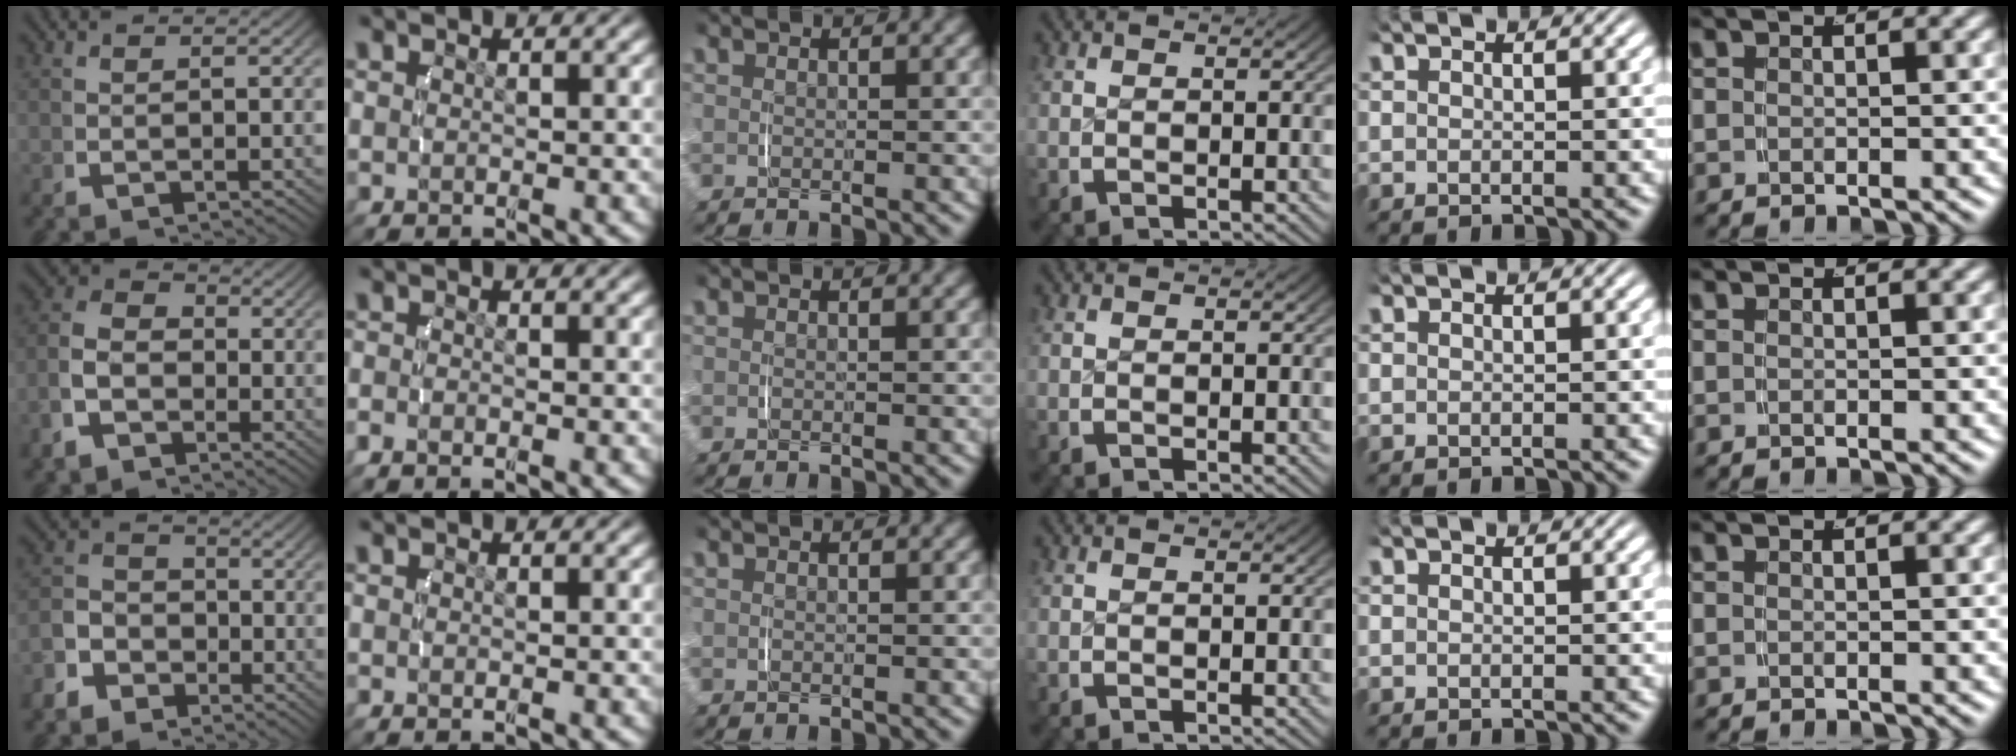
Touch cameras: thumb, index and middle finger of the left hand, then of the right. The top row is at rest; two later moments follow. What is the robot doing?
{"motion": "lift_and_place", "object": "napkin"}